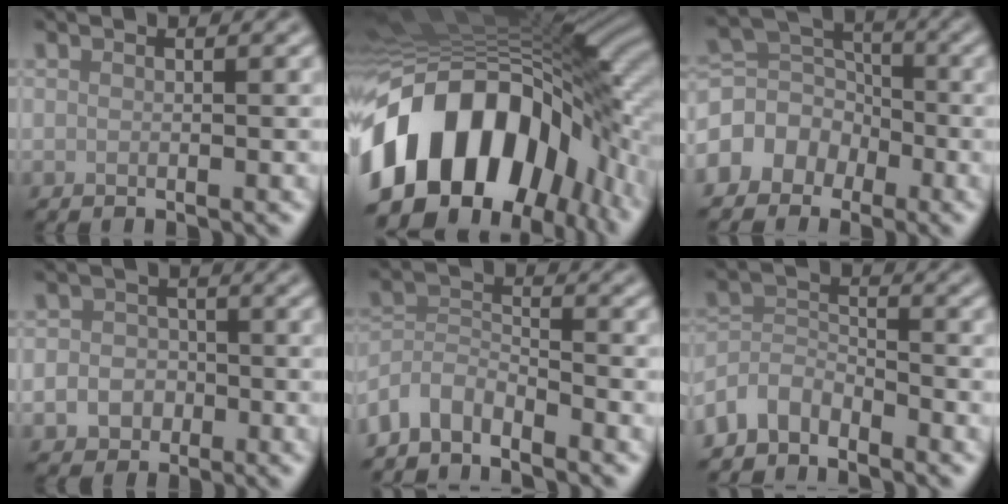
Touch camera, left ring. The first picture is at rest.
{"total": 18.5, "force": [-5.5, 11.3, 13.5], "torque": [-0.242, -0.012, -0.098]}
{"total": 4.7, "force": [-2.6, 3.7, 1.5], "torque": [-0.022, 0.014, -0.060]}
{"total": 4.2, "force": [-1.7, 3.6, 1.3], "torque": [0.010, -0.007, -0.040]}
{"total": 3.9, "force": [-3.4, 1.6, 1.2], "torque": [-0.021, 0.000, -0.079]}
{"total": 3.6, "force": [-3.0, 1.7, 0.9], "torque": [-0.017, 0.004, -0.074]}